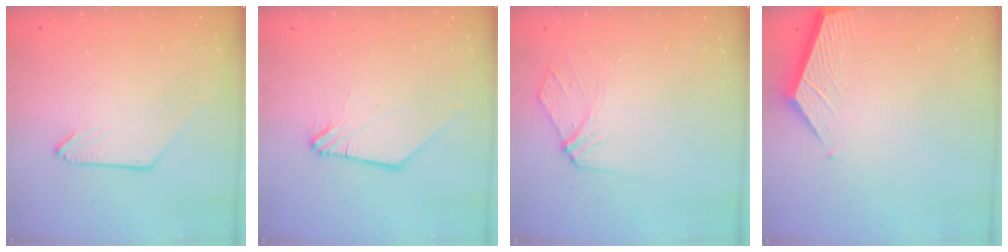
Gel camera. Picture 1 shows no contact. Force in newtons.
{"total": 1.1, "press": 1.0, "slide": 0.3}
{"total": 6.8, "press": 6.8, "slide": 0.8}
{"total": 2.1, "press": 2.1, "slide": 0.2}